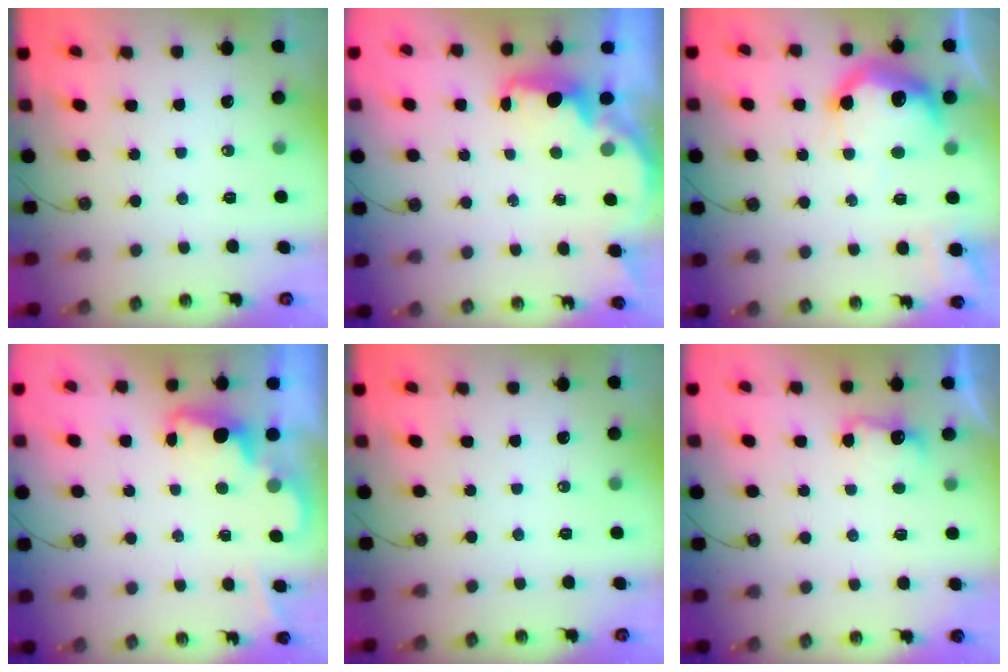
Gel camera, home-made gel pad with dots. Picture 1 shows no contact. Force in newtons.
{"total": 2.5, "press": 2.4, "slide": 0.8}
{"total": 18.8, "press": 18.7, "slide": 1.5}
{"total": 2.3, "press": 2.2, "slide": 0.5}
{"total": 0.0}
{"total": 3.6, "press": 3.5, "slide": 0.9}